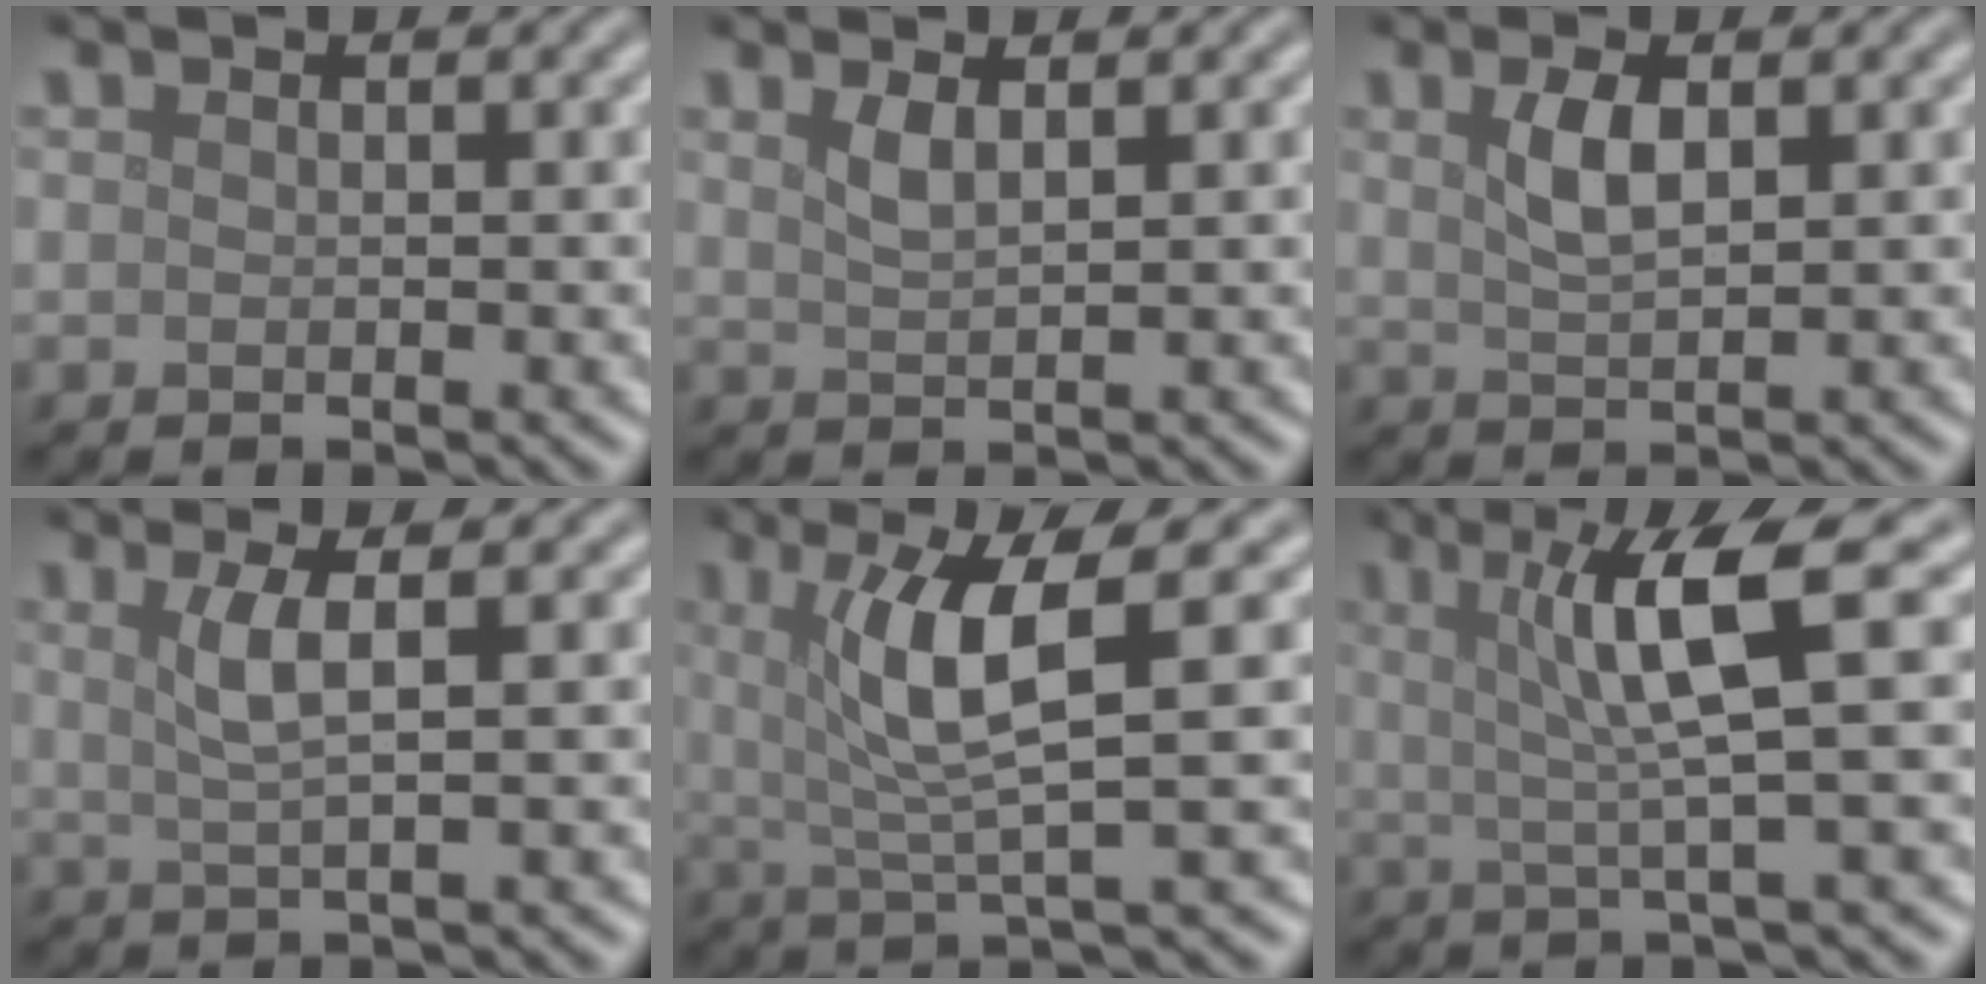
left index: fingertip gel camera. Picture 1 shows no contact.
{"total": 1.6, "force": [1.0, 0.5, 1.2], "torque": [-0.026, 0.000, 0.021]}
{"total": 2.6, "force": [1.0, 1.0, 2.2], "torque": [-0.047, 0.002, 0.021]}
{"total": 2.8, "force": [0.9, 0.6, 2.6], "torque": [-0.046, 0.000, 0.016]}
{"total": 6.0, "force": [1.6, 1.0, 5.7], "torque": [-0.104, 0.002, 0.031]}
{"total": 6.2, "force": [1.4, 0.8, 6.0], "torque": [-0.104, 0.006, 0.026]}